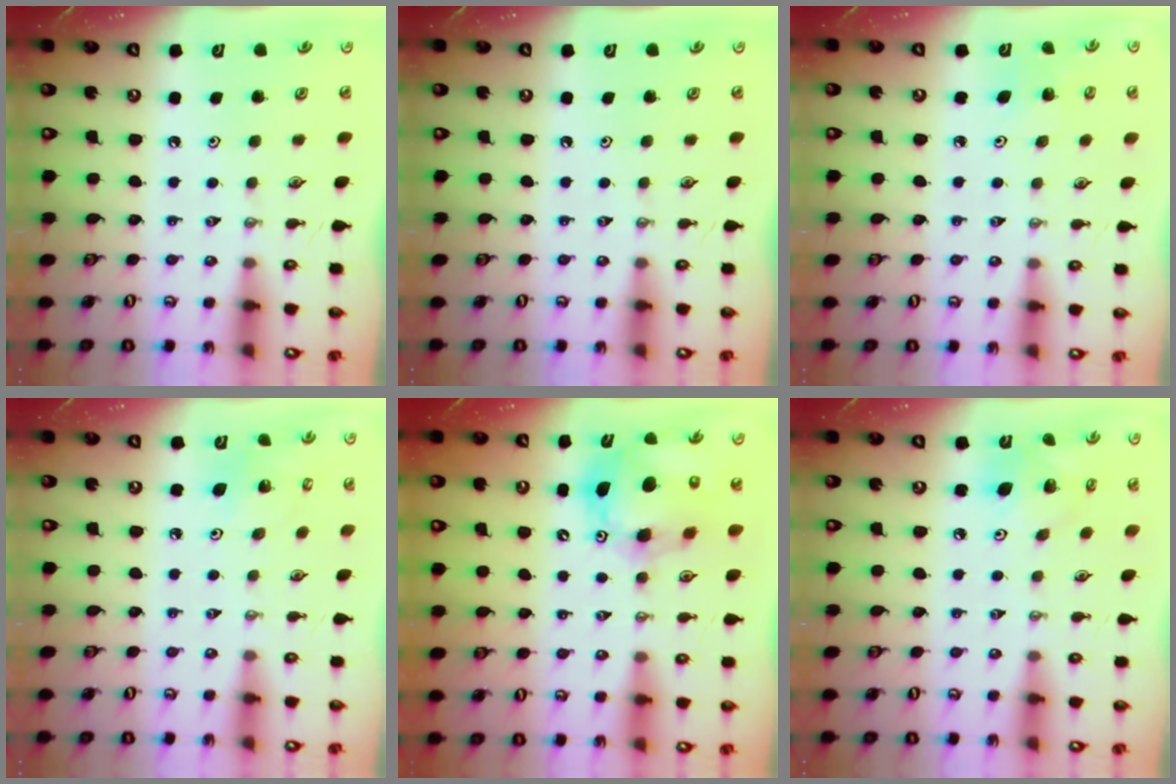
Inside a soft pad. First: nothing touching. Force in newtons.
{"total": 0.0}
{"total": 3.8, "press": 3.8, "slide": 0.3}
{"total": 5.6, "press": 5.1, "slide": 2.3}
{"total": 14.5, "press": 14.3, "slide": 2.5}
{"total": 9.8, "press": 9.6, "slide": 1.8}